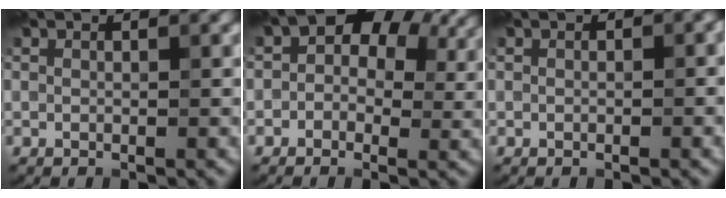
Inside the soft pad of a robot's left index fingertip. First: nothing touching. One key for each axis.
{"total": 6.2, "fx": 1.4, "fy": 4.3, "fz": 4.2, "tx": -0.045, "ty": 0.008, "tz": 0.007}
{"total": 0.7, "fx": -0.1, "fy": 0.5, "fz": 0.5, "tx": -0.006, "ty": 0.000, "tz": -0.002}